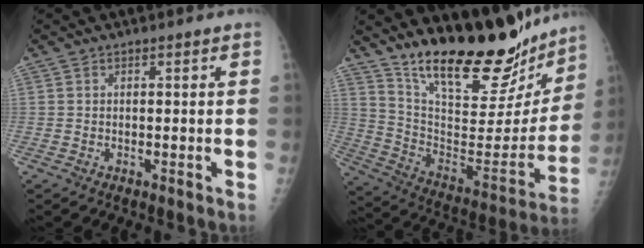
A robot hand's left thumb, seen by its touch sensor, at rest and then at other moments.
{"total": 27.1, "force": [22.2, 8.3, 13.2], "torque": [-0.169, -0.122, 0.342]}